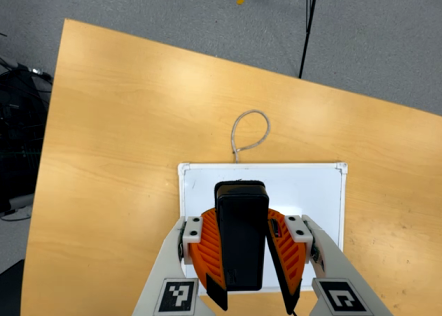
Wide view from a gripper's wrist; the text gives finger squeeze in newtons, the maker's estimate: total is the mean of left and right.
{"total": 11.0, "left": 9.9, "right": 12.1}